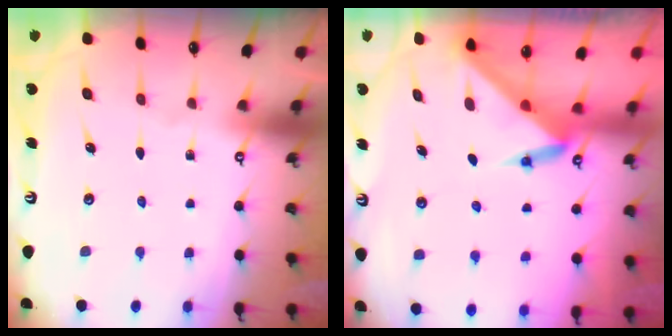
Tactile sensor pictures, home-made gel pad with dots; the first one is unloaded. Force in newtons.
{"total": 3.4, "press": 3.4, "slide": 0.1}